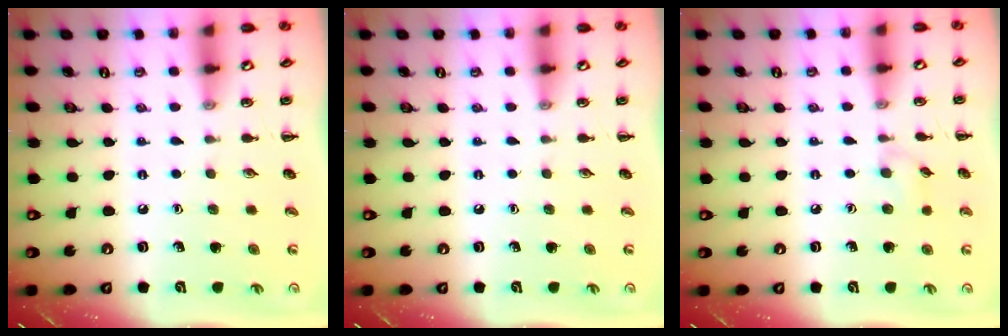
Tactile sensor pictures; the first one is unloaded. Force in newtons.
{"total": 0.0}
{"total": 5.9, "press": 5.6, "slide": 2.1}